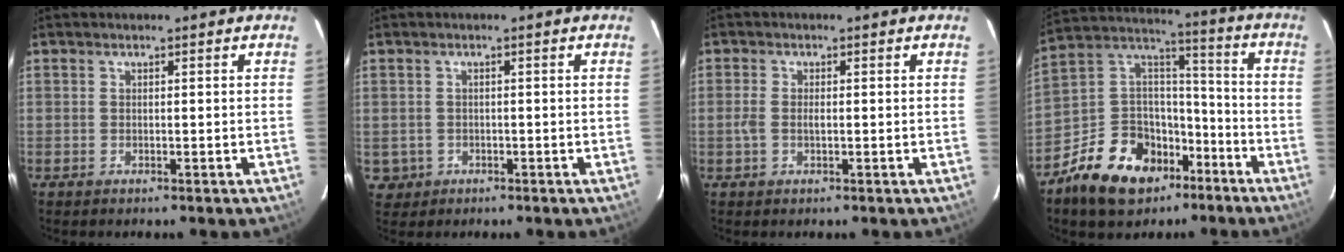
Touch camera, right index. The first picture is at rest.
{"total": 4.5, "force": [-1.2, 4.3, 0.3], "torque": [-0.013, 0.014, -0.013]}
{"total": 2.2, "force": [-0.4, 1.0, 2.0], "torque": [-0.042, -0.001, -0.007]}
{"total": 17.9, "force": [-10.4, 11.9, 8.4], "torque": [-0.194, 0.050, -0.160]}